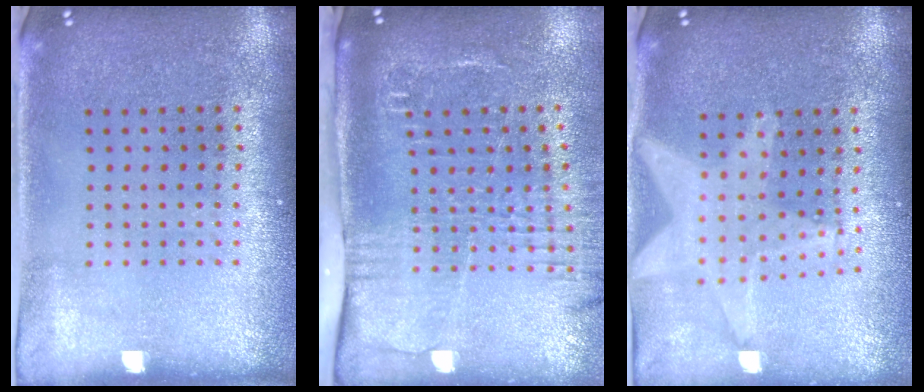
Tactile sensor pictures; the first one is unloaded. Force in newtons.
{"total": 2.7, "press": 2.2, "slide": 1.7}
{"total": 1.5, "press": 1.4, "slide": 0.4}